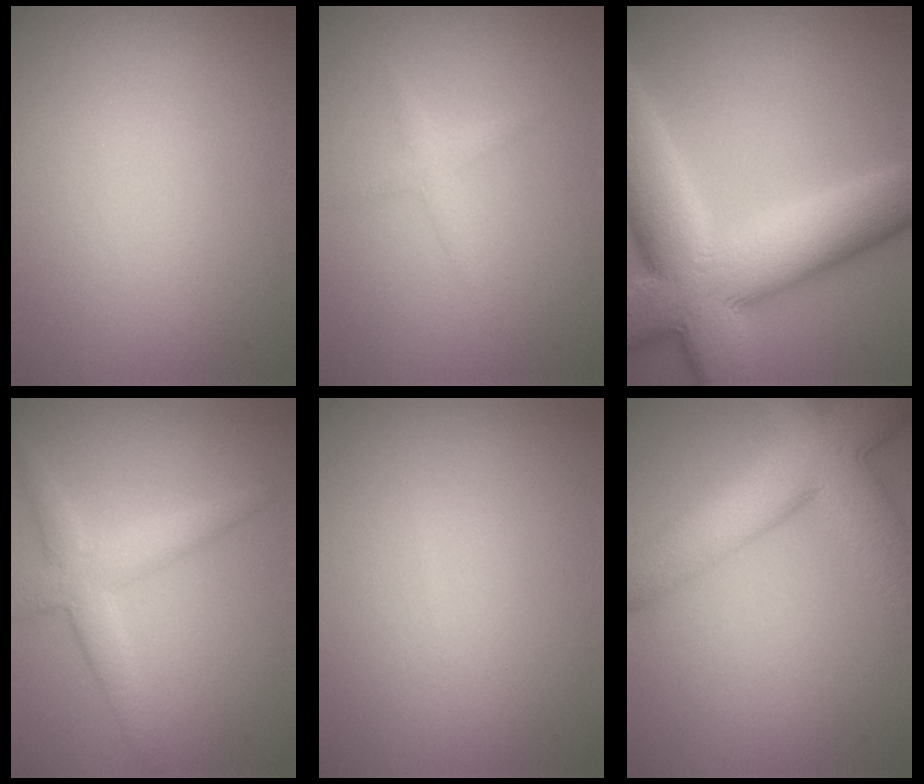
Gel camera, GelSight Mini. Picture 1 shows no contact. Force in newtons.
{"total": 1.3, "press": 1.3, "slide": 0.1}
{"total": 13.9, "press": 13.9, "slide": 0.9}
{"total": 3.5, "press": 3.5, "slide": 0.1}
{"total": 0.0}
{"total": 8.0, "press": 8.0, "slide": 0.4}